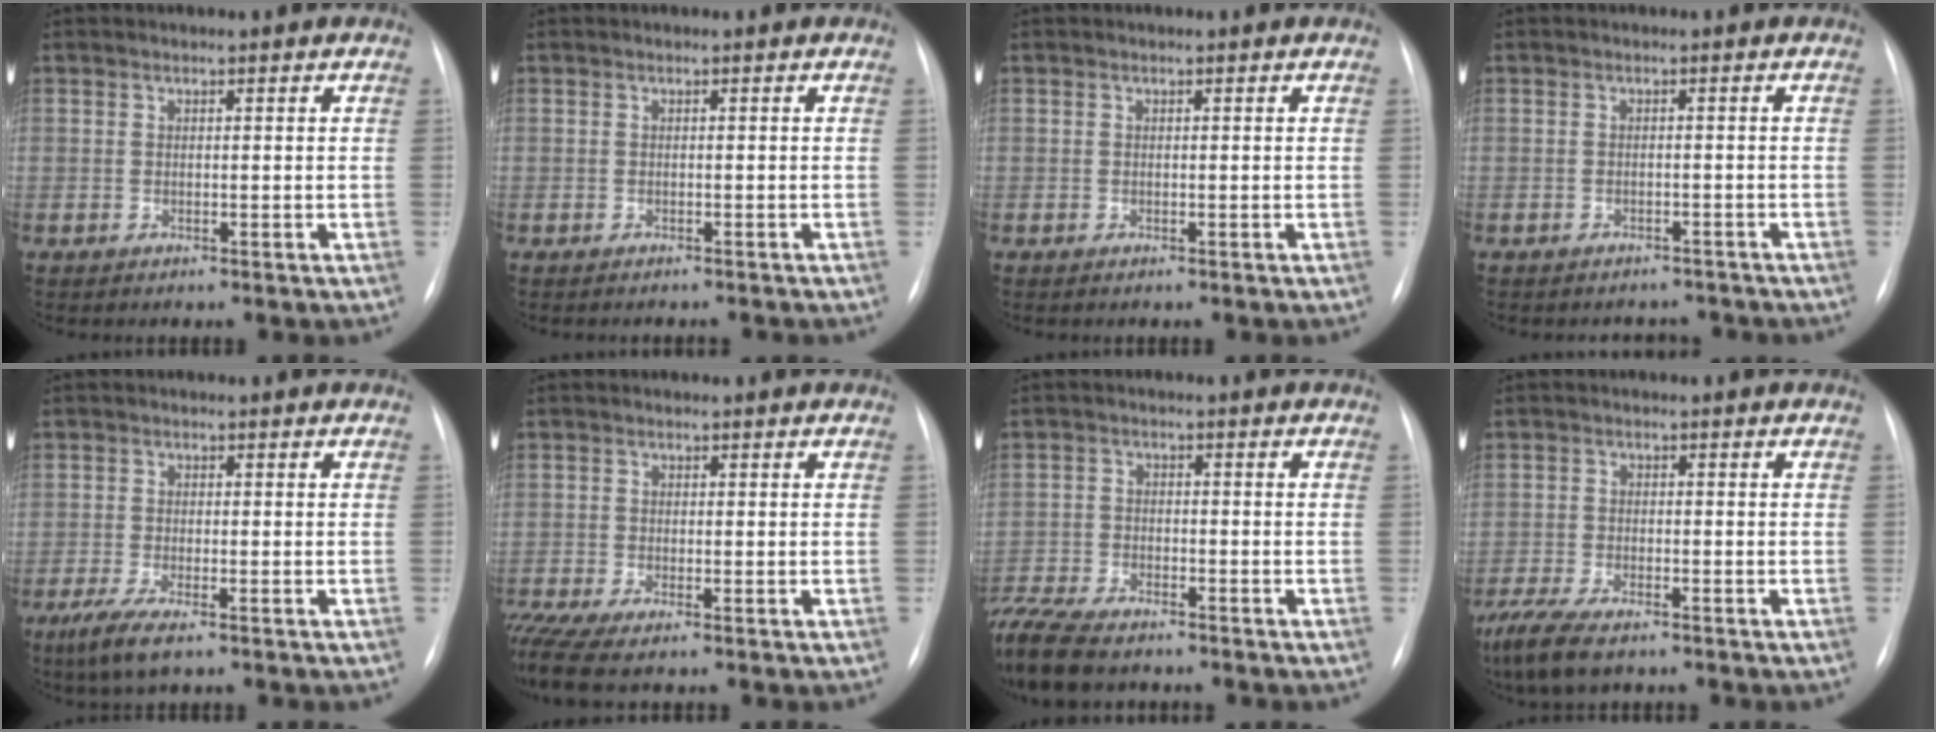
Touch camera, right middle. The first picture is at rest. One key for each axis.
{"total": 3.1, "fx": -2.9, "fy": 0.4, "fz": 0.9, "tx": -0.015, "ty": -0.005, "tz": -0.033}
{"total": 0.0}
{"total": 4.3, "fx": -3.9, "fy": 1.7, "fz": 0.0, "tx": 0.003, "ty": 0.005, "tz": -0.043}
{"total": 4.8, "fx": -3.0, "fy": 0.8, "fz": 3.7, "tx": -0.084, "ty": -0.018, "tz": -0.051}
{"total": 5.0, "fx": -3.7, "fy": 0.5, "fz": 3.3, "tx": -0.073, "ty": -0.012, "tz": -0.069}
{"total": 13.0, "fx": -10.7, "fy": 3.9, "fz": 6.3, "tx": -0.155, "ty": -0.019, "tz": -0.178}
{"total": 8.7, "fx": -6.5, "fy": 2.6, "fz": 5.2, "tx": -0.102, "ty": -0.022, "tz": -0.108}